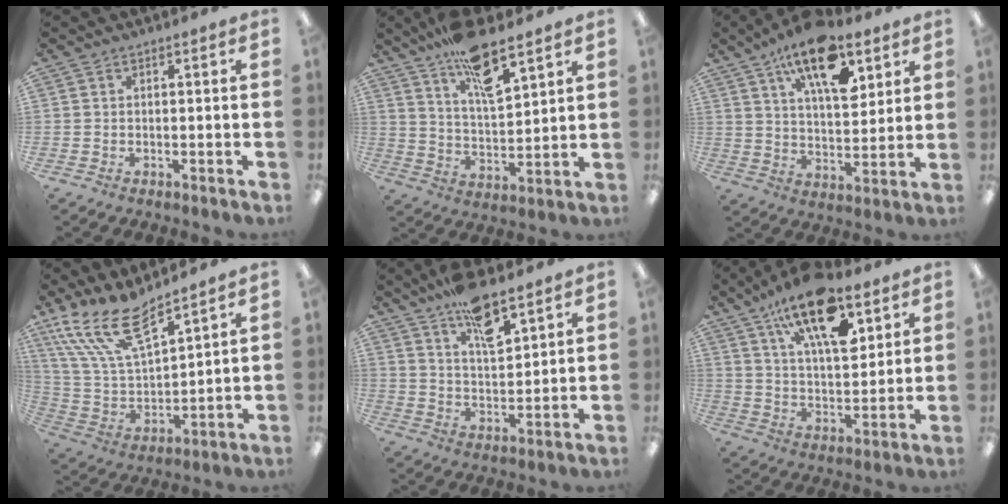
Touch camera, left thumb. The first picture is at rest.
{"total": 13.2, "force": [9.8, 4.0, 7.9], "torque": [-0.131, -0.053, 0.169]}
{"total": 16.9, "force": [10.2, 7.6, 11.1], "torque": [-0.170, -0.044, 0.170]}
{"total": 16.4, "force": [11.6, 5.7, 10.1], "torque": [-0.238, -0.070, 0.210]}
{"total": 11.2, "force": [8.2, 4.0, 6.6], "torque": [-0.102, -0.044, 0.142]}
{"total": 19.2, "force": [11.4, 8.6, 12.9], "torque": [-0.201, -0.051, 0.189]}